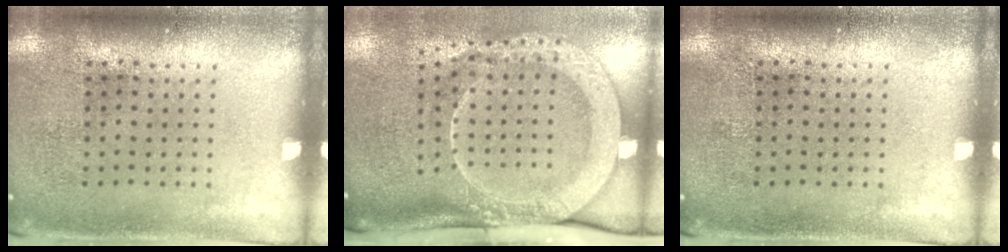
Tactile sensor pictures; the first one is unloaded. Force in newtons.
{"total": 3.0, "press": 2.1, "slide": 2.1}
{"total": 0.0}